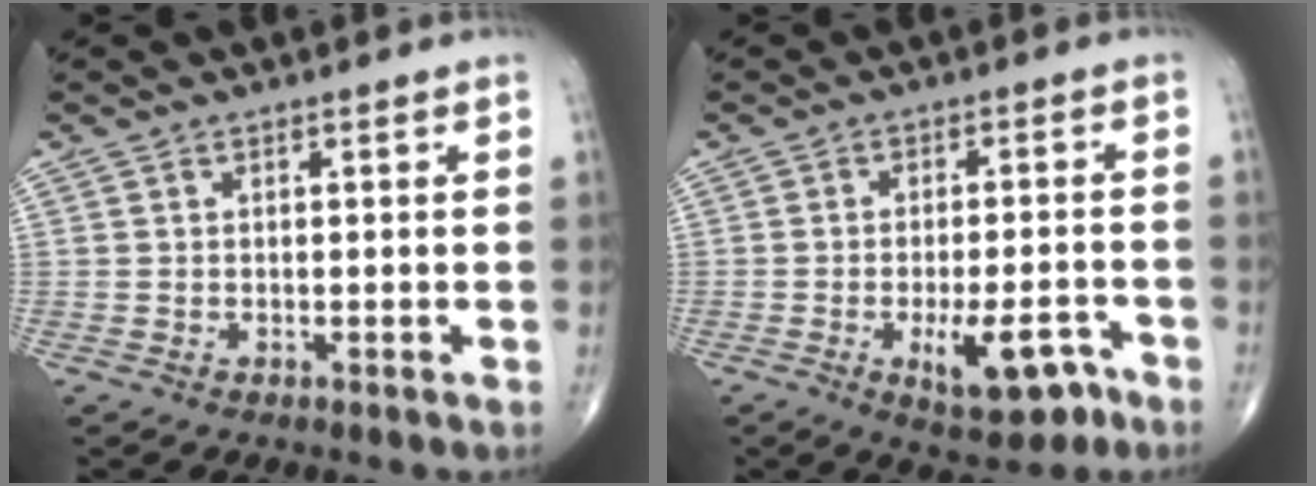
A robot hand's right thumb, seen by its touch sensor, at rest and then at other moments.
{"total": 9.4, "force": [-4.4, 3.8, 7.4], "torque": [-0.102, 0.018, -0.057]}